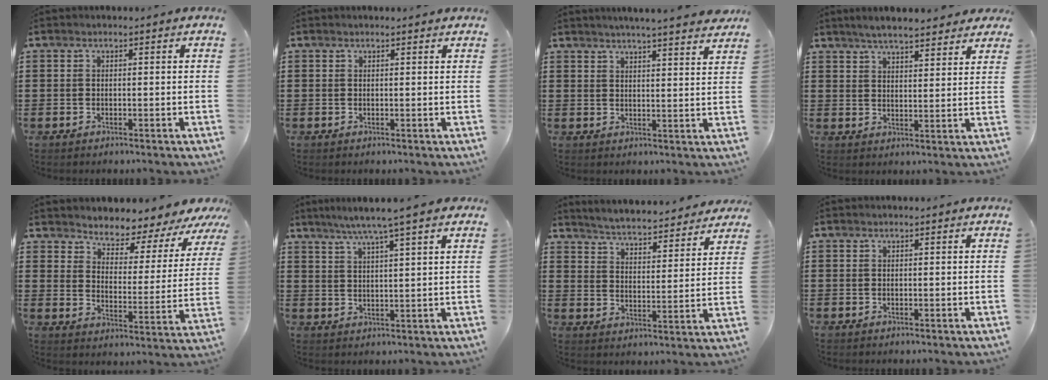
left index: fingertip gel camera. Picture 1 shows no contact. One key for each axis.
{"total": 0.0}
{"total": 4.0, "fx": 3.8, "fy": -0.6, "fz": 1.2, "tx": -0.038, "ty": -0.017, "tz": 0.067}
{"total": 4.7, "fx": 4.3, "fy": 0.5, "fz": 1.7, "tx": -0.048, "ty": -0.008, "tz": 0.078}
{"total": 4.0, "fx": 3.8, "fy": 1.1, "fz": 0.1, "tx": -0.031, "ty": -0.039, "tz": 0.059}
{"total": 6.0, "fx": 4.6, "fy": -0.6, "fz": 3.8, "tx": -0.085, "ty": -0.012, "tz": 0.078}
{"total": 4.1, "fx": 4.0, "fy": -0.5, "fz": 0.6, "tx": -0.035, "ty": -0.038, "tz": 0.063}
{"total": 0.0}